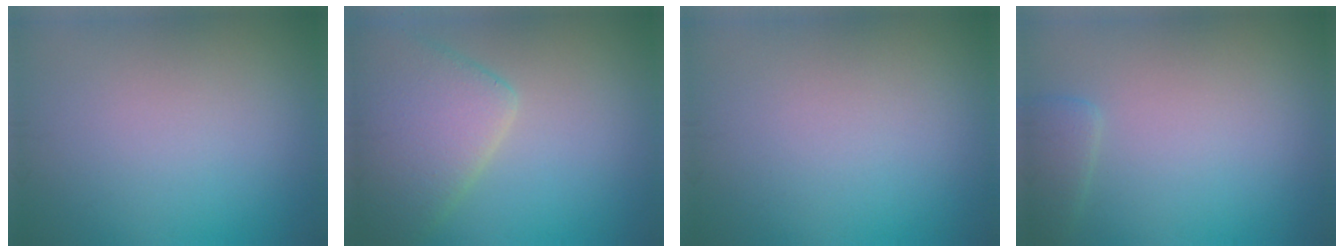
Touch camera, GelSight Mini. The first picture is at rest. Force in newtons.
{"total": 6.5, "press": 6.5, "slide": 0.4}
{"total": 0.0}
{"total": 1.6, "press": 1.5, "slide": 0.2}